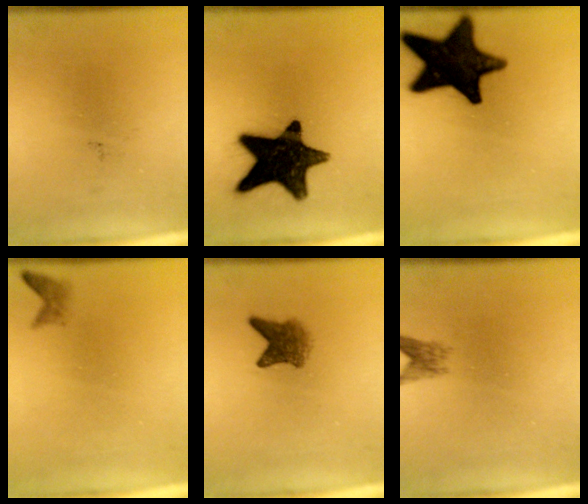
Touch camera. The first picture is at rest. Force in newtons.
{"total": 16.6}
{"total": 17.5}
{"total": 1.3}
{"total": 3.6}
{"total": 1.9}